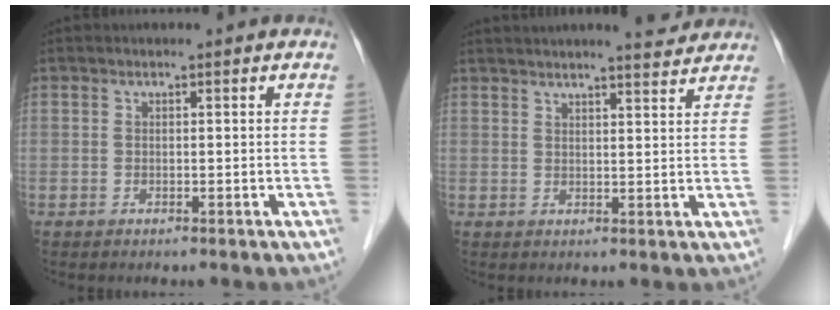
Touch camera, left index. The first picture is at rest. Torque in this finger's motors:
{"motor_torque": [0.99, -1.15, 0.35, 0.05]}